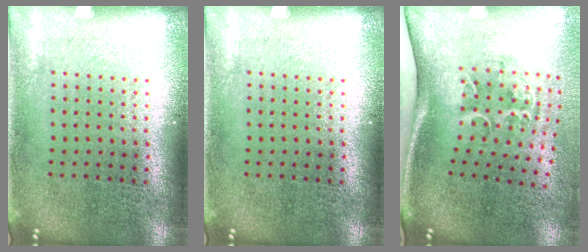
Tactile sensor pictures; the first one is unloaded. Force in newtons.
{"total": 0.0}
{"total": 2.3, "press": 1.4, "slide": 1.9}